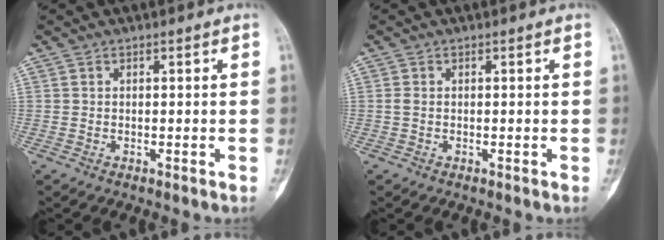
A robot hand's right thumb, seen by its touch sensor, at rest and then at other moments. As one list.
[{"total": 0.7, "force": [-0.1, 0.4, 0.5], "torque": [-0.015, -0.001, -0.003]}]